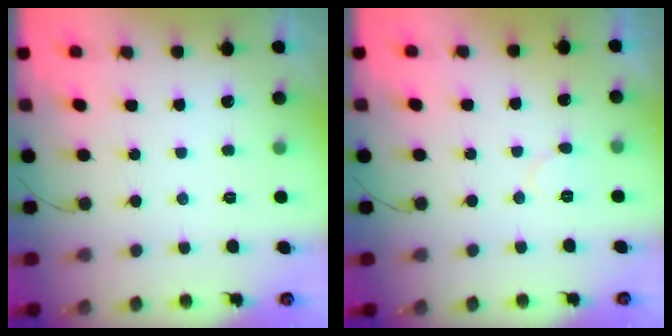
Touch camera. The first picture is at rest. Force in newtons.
{"total": 4.1, "press": 4.1, "slide": 0.5}